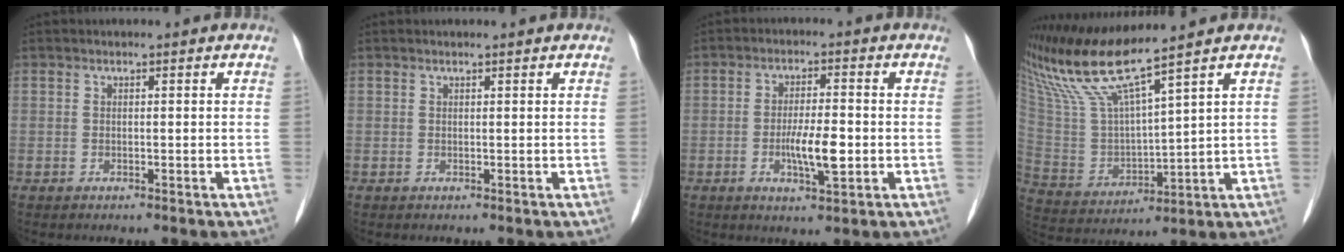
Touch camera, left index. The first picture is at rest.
{"total": 0.8, "force": [0.7, 0.1, 0.4], "torque": [-0.008, 0.008, 0.010]}
{"total": 6.0, "force": [-1.4, 1.4, 5.7], "torque": [-0.108, -0.005, -0.024]}
{"total": 12.6, "force": [10.4, -1.3, 7.1], "torque": [-0.153, 0.000, 0.213]}